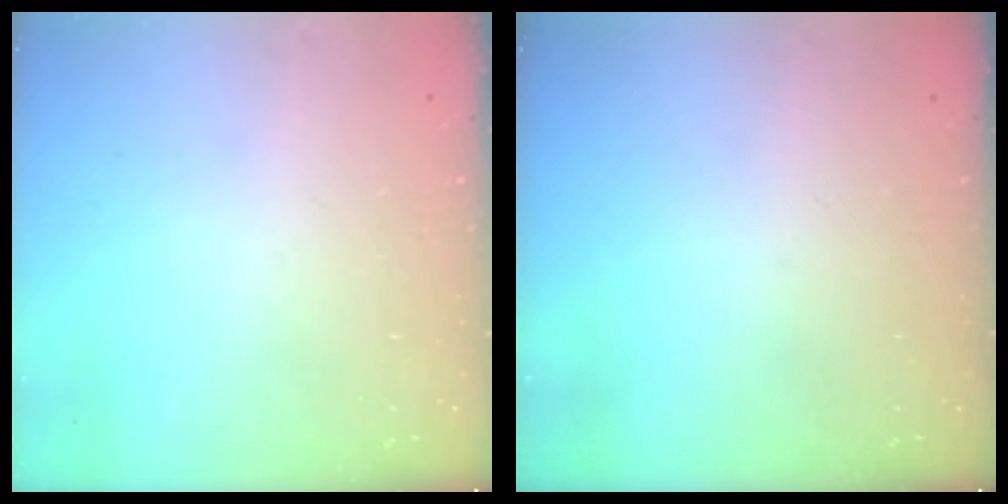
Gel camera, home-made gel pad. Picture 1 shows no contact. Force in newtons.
{"total": 0.0}